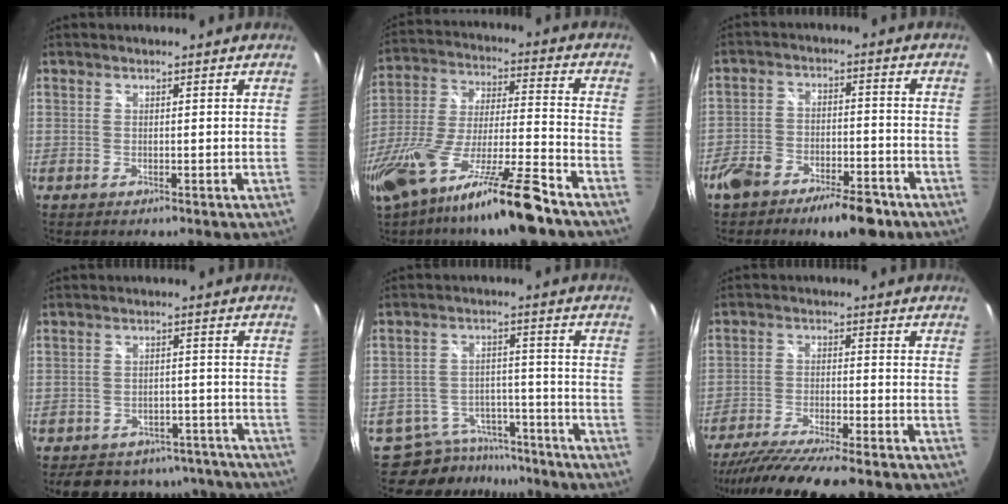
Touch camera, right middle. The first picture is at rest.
{"total": 23.0, "force": [-16.1, 1.7, 16.4], "torque": [-0.307, -0.054, -0.280]}
{"total": 10.9, "force": [-7.8, 4.3, 6.3], "torque": [-0.125, 0.009, -0.126]}
{"total": 16.1, "force": [-13.7, 6.9, 4.7], "torque": [-0.098, 0.031, -0.160]}
{"total": 11.8, "force": [-10.6, 5.1, 1.6], "torque": [-0.044, 0.025, -0.146]}
{"total": 14.2, "force": [-12.3, 0.8, 7.1], "torque": [-0.148, -0.039, -0.205]}